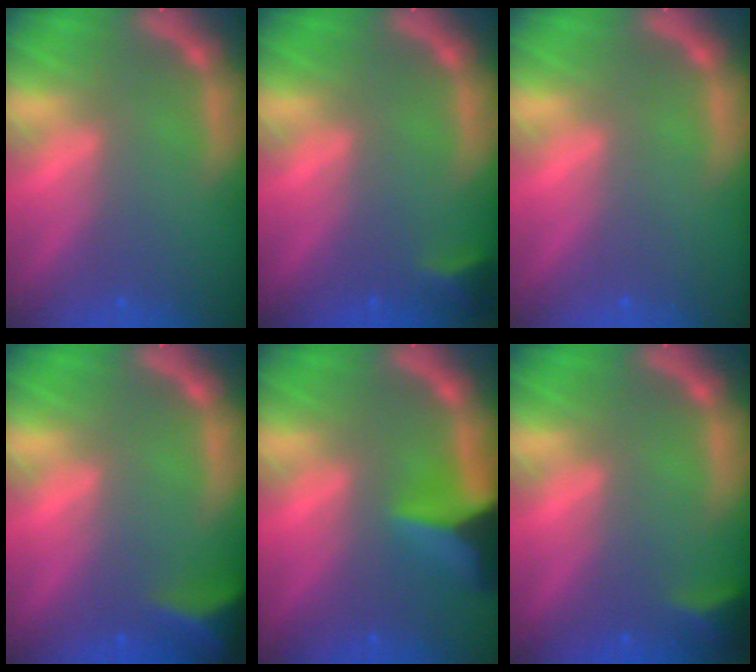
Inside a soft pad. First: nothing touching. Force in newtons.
{"total": 1.9}
{"total": 0.0}
{"total": 5.0}
{"total": 7.0}
{"total": 2.4}